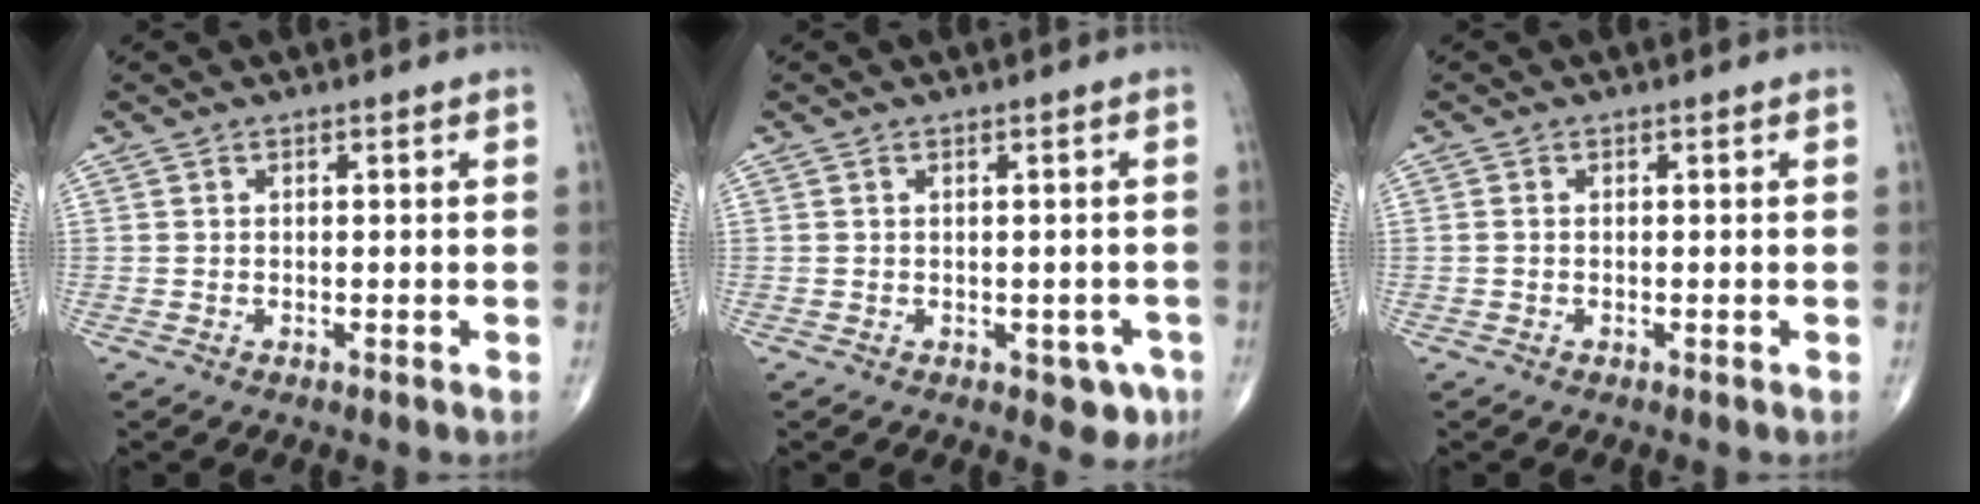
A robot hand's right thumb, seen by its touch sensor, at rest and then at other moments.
{"total": 3.8, "force": [-1.3, 2.3, 2.7], "torque": [-0.010, 0.003, -0.011]}
{"total": 0.5, "force": [-0.1, 0.4, 0.4], "torque": [-0.010, -0.001, -0.004]}